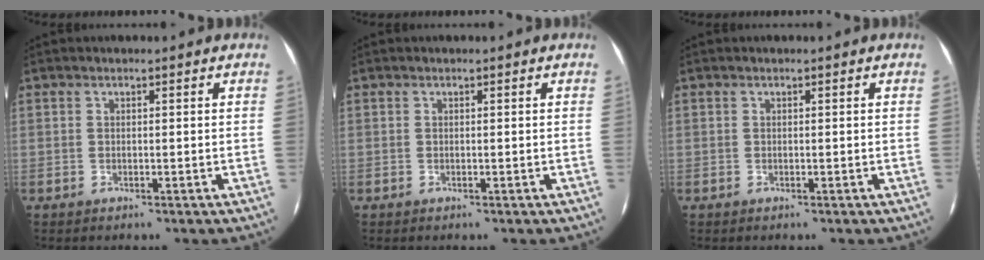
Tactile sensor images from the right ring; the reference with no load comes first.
{"total": 0.0}
{"total": 0.0}